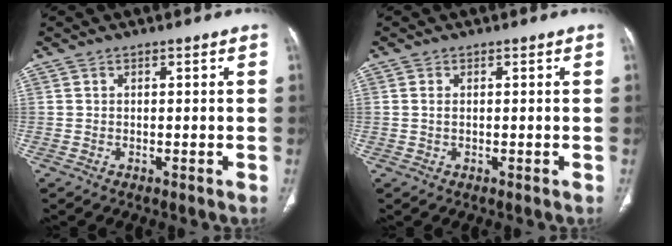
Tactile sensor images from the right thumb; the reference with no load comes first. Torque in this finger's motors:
{"motor_torque": [-0.16, 0.04, -0.21, -0.09, -0.04]}